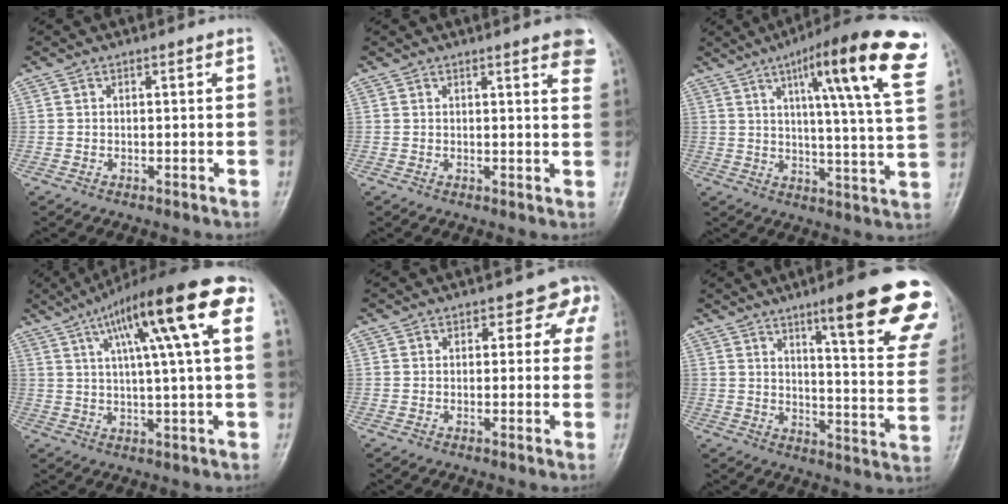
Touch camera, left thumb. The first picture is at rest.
{"total": 6.7, "force": [4.5, 1.4, 4.8], "torque": [-0.041, -0.011, 0.043]}
{"total": 21.7, "force": [10.2, 3.3, 18.9], "torque": [-0.244, -0.021, 0.138]}
{"total": 18.9, "force": [7.2, 3.3, 17.2], "torque": [-0.257, 0.020, 0.103]}
{"total": 4.9, "force": [2.0, 3.4, 2.9], "torque": [0.014, 0.001, 0.008]}
{"total": 21.6, "force": [13.2, 3.6, 16.7], "torque": [-0.187, -0.057, 0.169]}